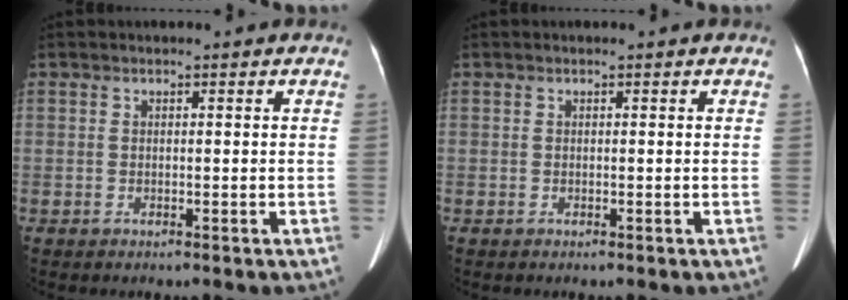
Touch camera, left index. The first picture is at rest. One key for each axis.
{"total": 0.0}